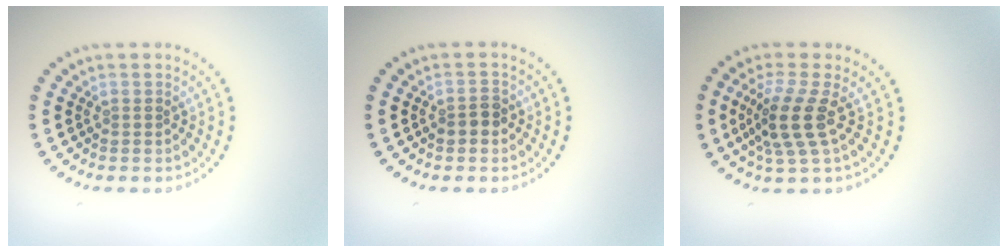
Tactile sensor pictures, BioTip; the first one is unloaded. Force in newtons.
{"total": 1.6, "press": 1.5, "slide": 0.3}
{"total": 3.9, "press": 3.0, "slide": 2.5}